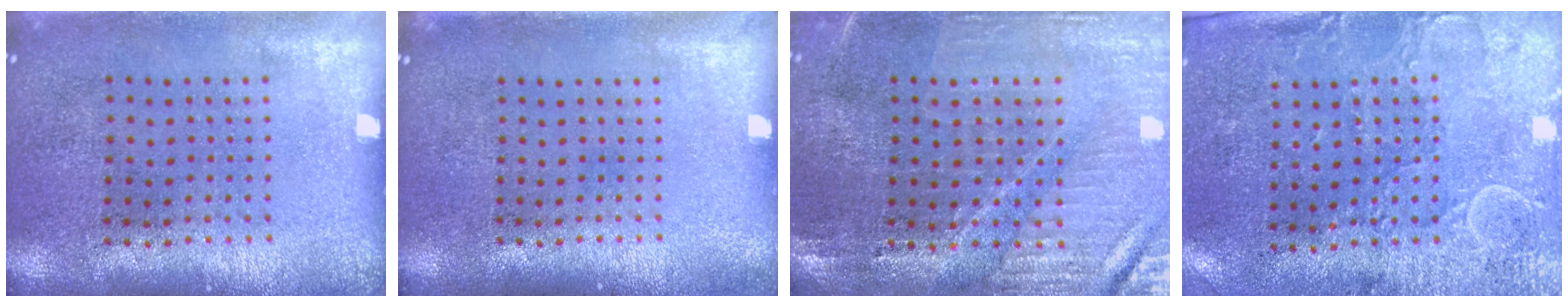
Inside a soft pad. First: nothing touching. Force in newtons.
{"total": 0.6, "press": 0.6, "slide": 0.1}
{"total": 1.7, "press": 1.7, "slide": 0.3}
{"total": 2.9, "press": 2.4, "slide": 1.7}